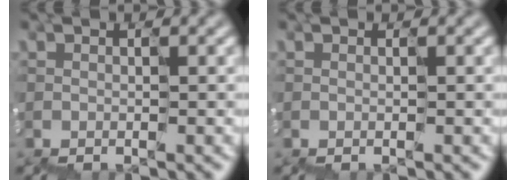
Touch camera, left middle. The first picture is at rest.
{"total": 0.0}